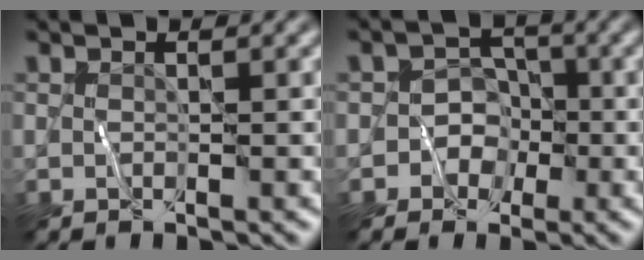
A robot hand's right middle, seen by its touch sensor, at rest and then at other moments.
{"total": 3.6, "force": [-1.2, 3.3, 0.7], "torque": [0.031, 0.015, -0.040]}